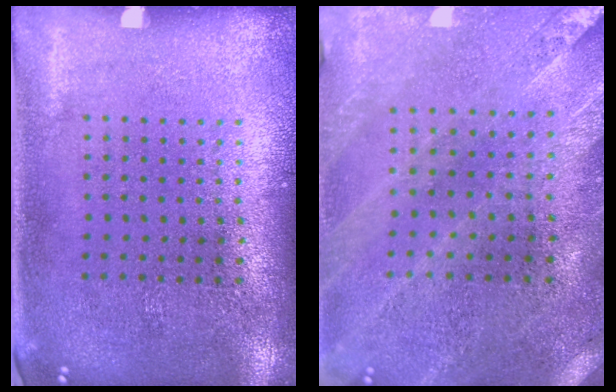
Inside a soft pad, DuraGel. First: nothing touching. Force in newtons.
{"total": 0.5, "press": 0.5, "slide": 0.2}